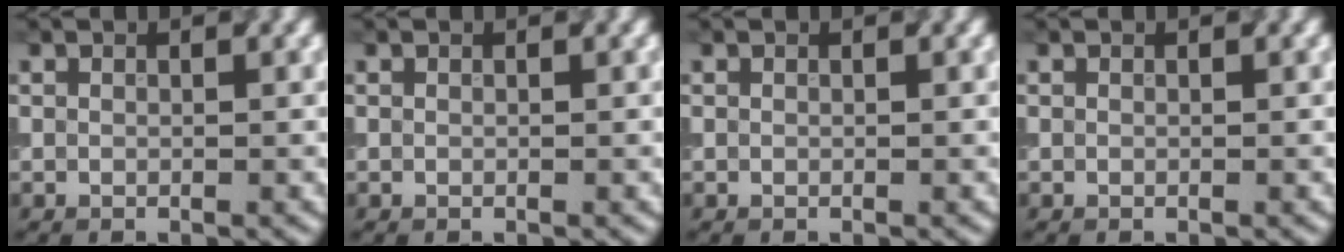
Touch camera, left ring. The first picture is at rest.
{"total": 0.0}
{"total": 0.0}
{"total": 0.0}